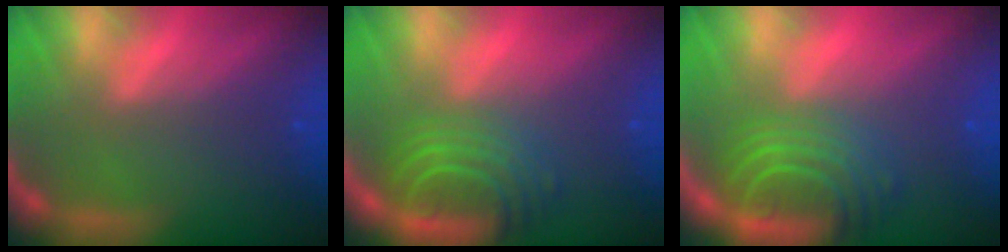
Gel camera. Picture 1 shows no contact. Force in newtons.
{"total": 6.6}
{"total": 7.5}